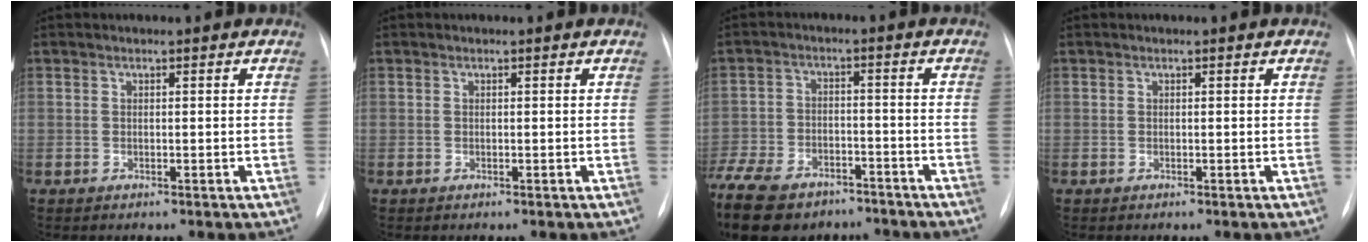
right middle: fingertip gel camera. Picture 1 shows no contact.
{"total": 0.0}
{"total": 21.8, "force": [-15.3, 11.5, 10.5], "torque": [-0.308, -0.034, -0.235]}
{"total": 0.0}